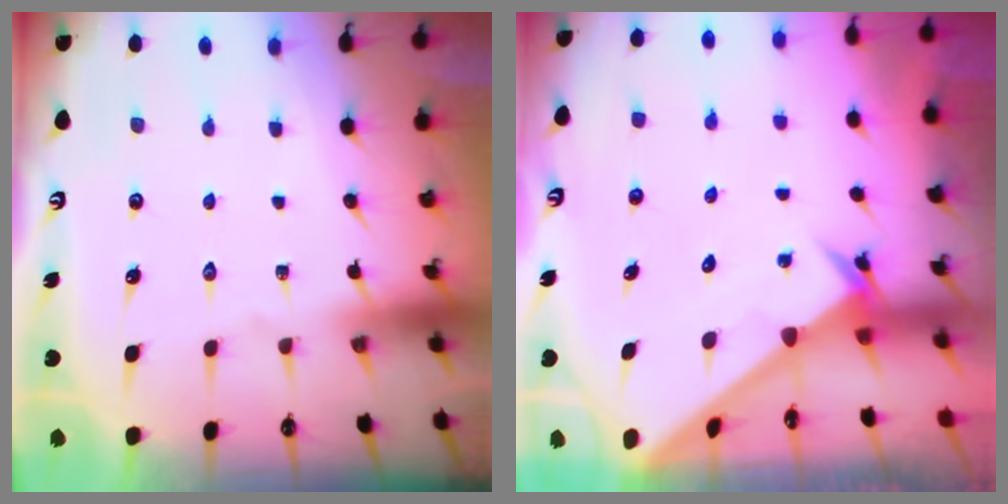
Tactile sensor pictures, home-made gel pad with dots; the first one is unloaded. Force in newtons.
{"total": 2.6, "press": 2.6, "slide": 0.2}